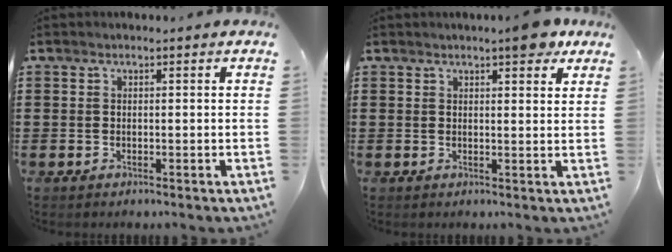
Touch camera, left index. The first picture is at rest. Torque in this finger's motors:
{"motor_torque": [0.67, -0.57, 0.19, 0.05]}